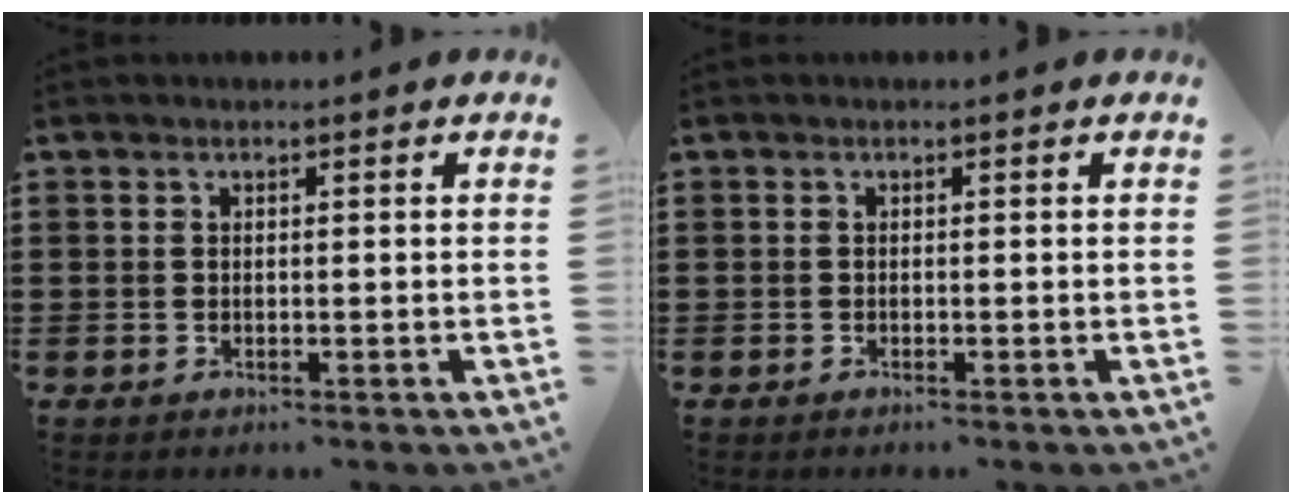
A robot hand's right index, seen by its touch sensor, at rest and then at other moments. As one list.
[{"total": 0.0}]